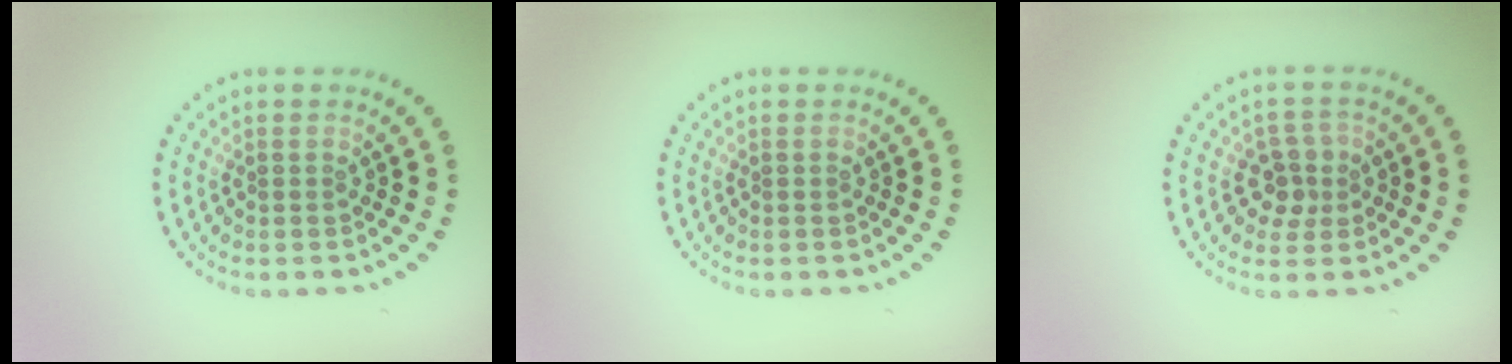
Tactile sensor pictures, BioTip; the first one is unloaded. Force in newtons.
{"total": 0.0}
{"total": 2.6, "press": 2.4, "slide": 1.1}